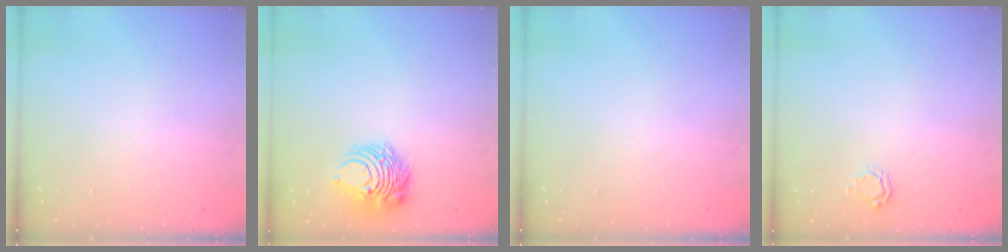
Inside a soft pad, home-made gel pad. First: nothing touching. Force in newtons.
{"total": 10.7, "press": 10.7, "slide": 0.8}
{"total": 0.0}
{"total": 3.5, "press": 3.5, "slide": 0.2}